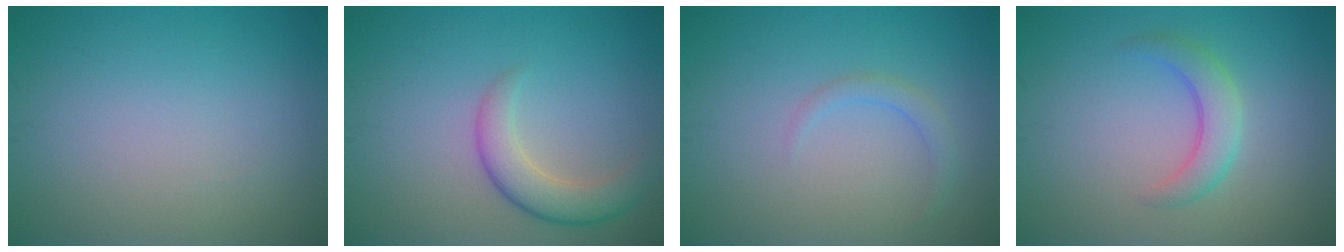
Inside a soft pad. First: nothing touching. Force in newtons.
{"total": 3.6, "press": 3.6, "slide": 0.2}
{"total": 1.3, "press": 1.3, "slide": 0.1}
{"total": 2.7, "press": 2.7, "slide": 0.2}